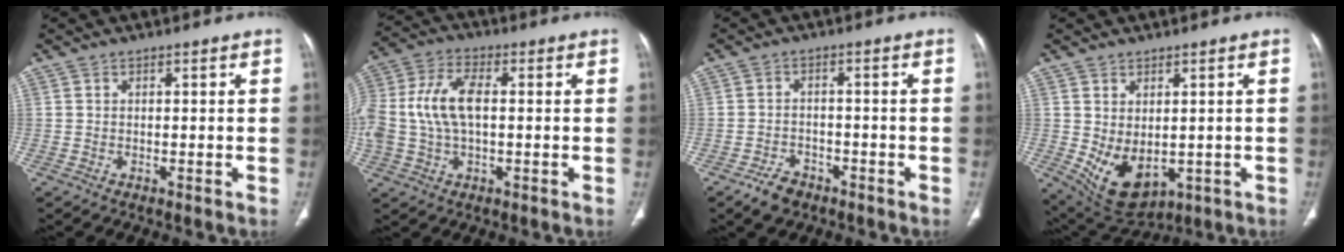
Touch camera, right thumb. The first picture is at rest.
{"total": 13.2, "force": [0.6, 7.5, 10.8], "torque": [-0.241, 0.026, 0.009]}
{"total": 4.6, "force": [-3.2, 2.8, 1.8], "torque": [-0.029, 0.019, -0.049]}
{"total": 9.3, "force": [-1.0, 5.7, 7.3], "torque": [-0.114, -0.007, 0.015]}